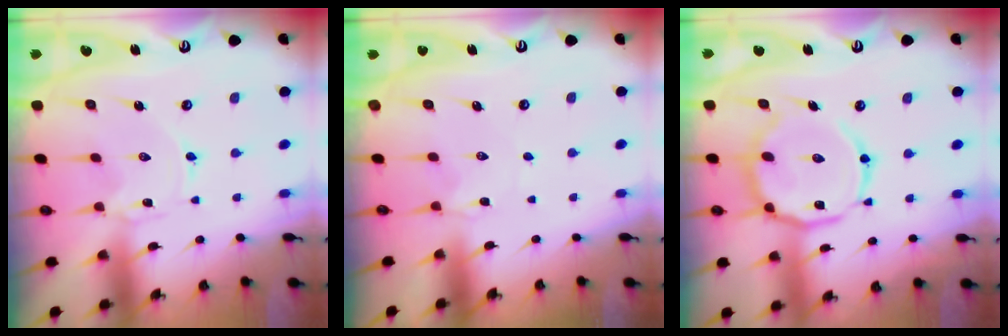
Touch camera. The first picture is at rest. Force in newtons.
{"total": 2.2, "press": 2.2, "slide": 0.4}
{"total": 14.2, "press": 14.2, "slide": 0.7}